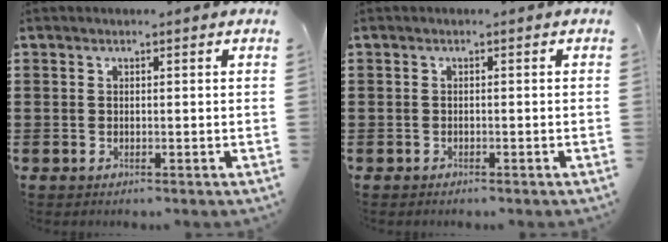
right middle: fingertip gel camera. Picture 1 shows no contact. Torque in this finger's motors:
{"motor_torque": [-0.40, 0.44, -0.03, -0.01]}